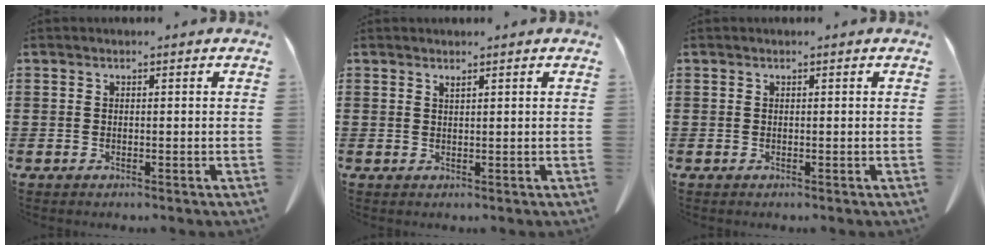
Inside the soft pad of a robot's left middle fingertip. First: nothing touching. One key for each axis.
{"total": 0.7, "fx": 0.6, "fy": 0.0, "fz": 0.5, "tx": -0.009, "ty": -0.003, "tz": 0.012}
{"total": 0.0}